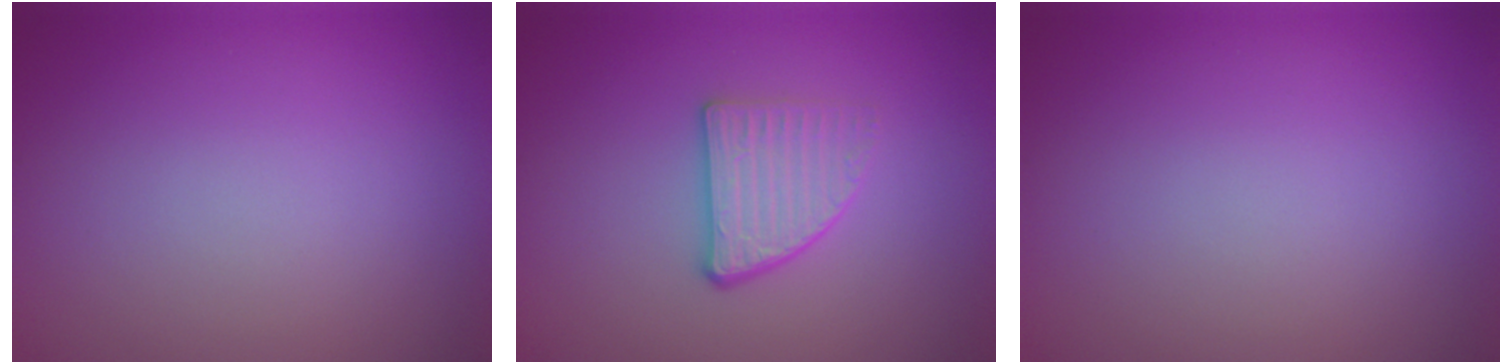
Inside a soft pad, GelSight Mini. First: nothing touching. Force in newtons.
{"total": 2.9, "press": 2.5, "slide": 1.4}
{"total": 0.0}